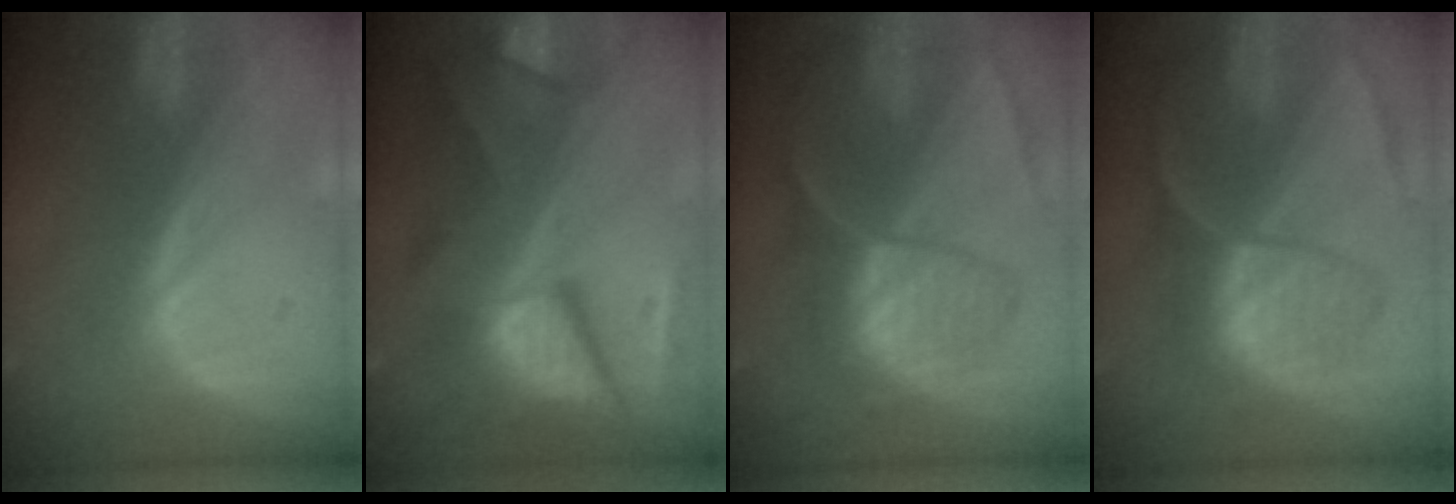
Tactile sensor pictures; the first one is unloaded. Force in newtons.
{"total": 11.5, "press": 11.4, "slide": 1.3}
{"total": 9.3, "press": 7.7, "slide": 5.1}
{"total": 9.3, "press": 7.7, "slide": 5.2}